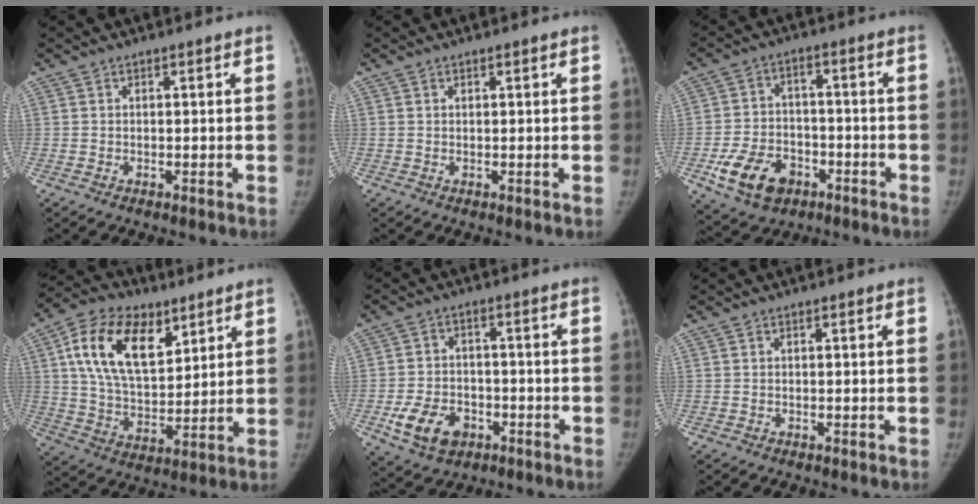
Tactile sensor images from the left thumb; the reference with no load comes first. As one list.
[{"total": 0.0}, {"total": 11.9, "force": [-5.6, 8.2, 6.5], "torque": [-0.097, 0.027, -0.090]}, {"total": 18.2, "force": [7.9, 10.5, 12.6], "torque": [-0.194, -0.024, 0.143]}, {"total": 9.6, "force": [-4.1, 6.8, 5.2], "torque": [-0.076, 0.020, -0.064]}, {"total": 0.0}]